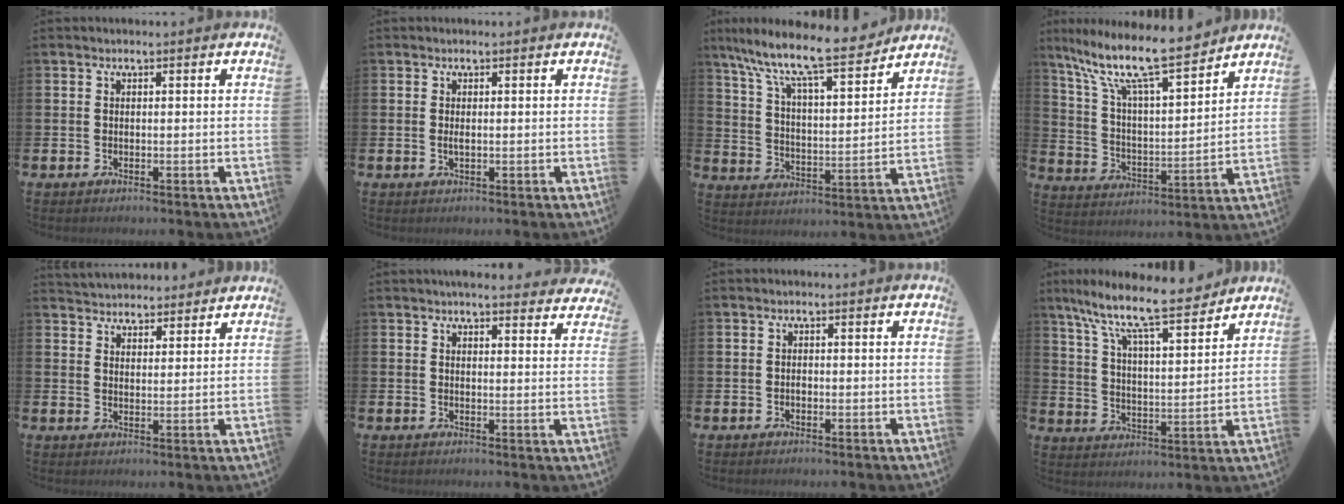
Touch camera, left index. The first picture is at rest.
{"total": 0.8, "force": [0.0, 0.3, 0.8], "torque": [-0.007, -0.002, -0.002]}
{"total": 10.8, "force": [9.6, 1.7, 4.7], "torque": [-0.120, -0.068, 0.158]}
{"total": 12.2, "force": [10.3, 2.2, 6.1], "torque": [-0.146, -0.066, 0.174]}
{"total": 4.1, "force": [4.0, 0.9, -0.5], "torque": [-0.002, -0.021, 0.073]}
{"total": 3.6, "force": [3.5, 0.4, 0.4], "torque": [-0.005, -0.019, 0.062]}
{"total": 0.6, "force": [-0.3, 0.4, 0.3], "torque": [-0.006, 0.001, -0.006]}
{"total": 10.3, "force": [9.1, 1.5, 4.7], "torque": [-0.116, -0.067, 0.151]}